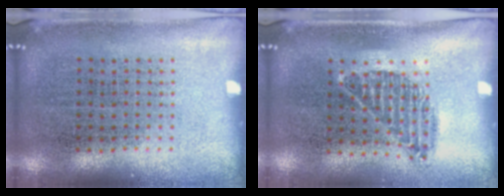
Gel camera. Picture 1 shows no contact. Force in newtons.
{"total": 1.0, "press": 0.8, "slide": 0.5}